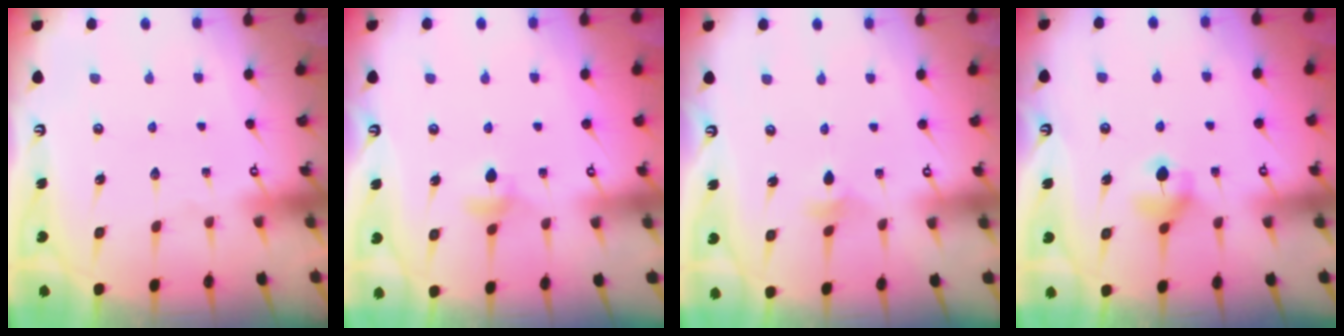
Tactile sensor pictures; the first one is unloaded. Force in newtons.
{"total": 3.8, "press": 3.7, "slide": 0.9}
{"total": 2.7, "press": 2.6, "slide": 0.5}
{"total": 5.8, "press": 5.7, "slide": 0.9}